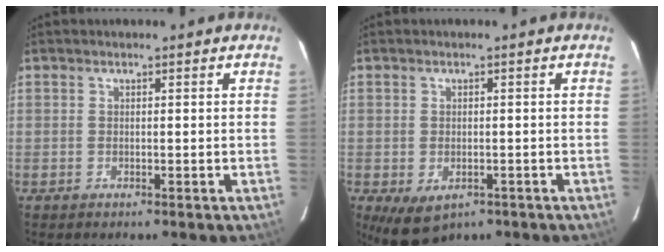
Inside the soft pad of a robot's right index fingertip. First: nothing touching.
{"total": 5.8, "force": [-3.4, 3.8, 2.9], "torque": [-0.051, -0.006, -0.039]}